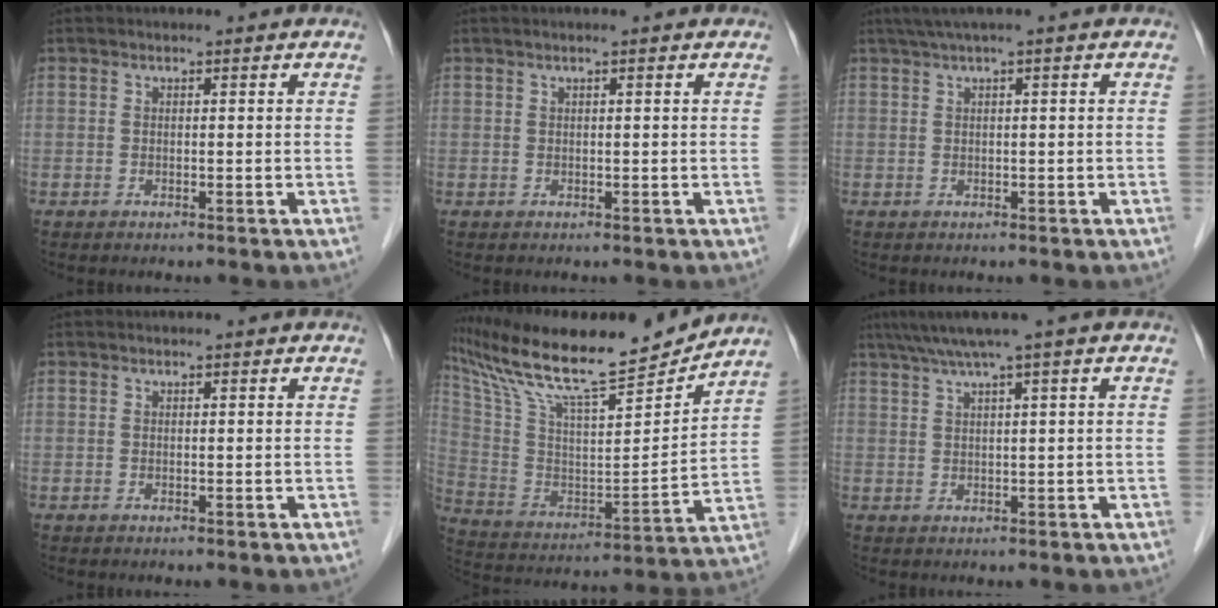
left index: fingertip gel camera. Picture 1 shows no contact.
{"total": 1.6, "force": [1.2, -0.1, 1.1], "torque": [-0.018, 0.017, 0.020]}
{"total": 2.4, "force": [1.3, -0.4, 2.0], "torque": [-0.048, 0.019, 0.032]}
{"total": 0.0}
{"total": 21.9, "force": [19.3, 1.6, 10.2], "torque": [-0.195, -0.007, 0.327]}
{"total": 4.7, "force": [3.1, -1.1, 3.4], "torque": [-0.066, 0.023, 0.060]}